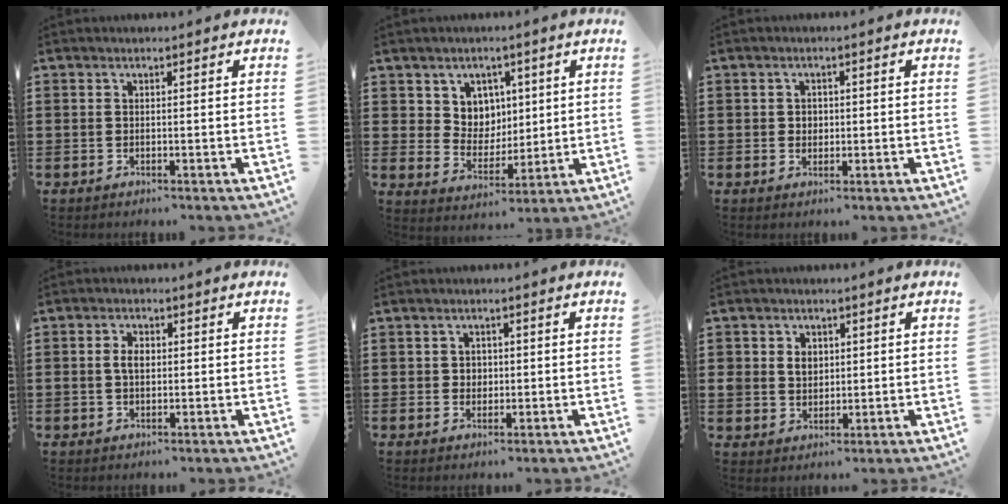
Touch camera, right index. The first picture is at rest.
{"total": 6.0, "force": [3.0, 5.2, 0.7], "torque": [-0.039, -0.002, 0.054]}
{"total": 1.4, "force": [0.2, 1.3, 0.5], "torque": [-0.014, 0.009, 0.001]}
{"total": 2.6, "force": [0.1, 1.6, 2.1], "torque": [-0.042, 0.007, 0.001]}
{"total": 1.7, "force": [0.1, 1.6, 0.6], "torque": [-0.018, 0.009, 0.000]}
{"total": 3.8, "force": [0.6, 3.4, 1.7], "torque": [-0.046, 0.012, 0.009]}